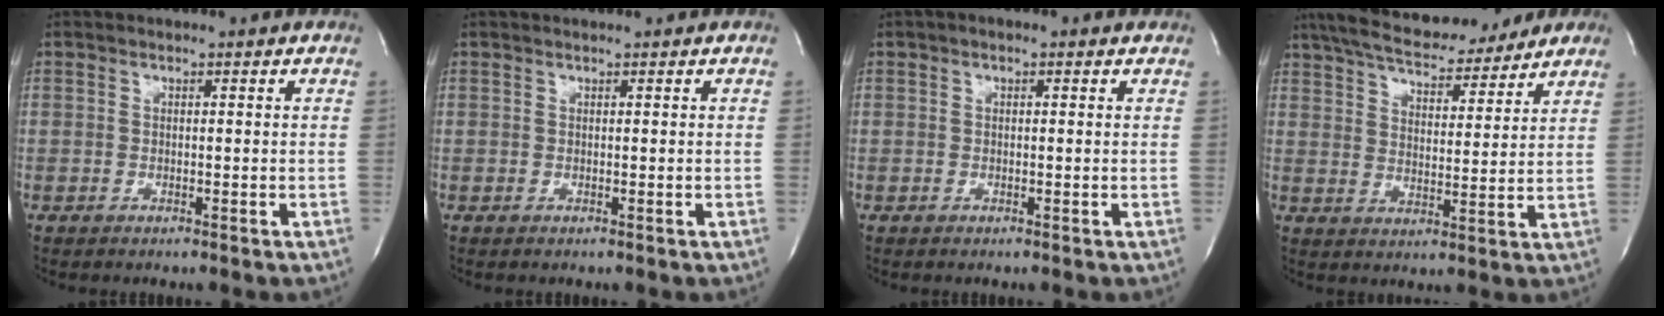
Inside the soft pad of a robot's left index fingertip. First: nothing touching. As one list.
[{"total": 0.7, "force": [0.7, -0.1, 0.3], "torque": [-0.005, 0.011, 0.011]}, {"total": 1.5, "force": [0.7, 0.7, 1.1], "torque": [-0.021, 0.012, 0.005]}, {"total": 17.8, "force": [15.0, 4.9, 8.1], "torque": [-0.136, 0.023, 0.218]}]